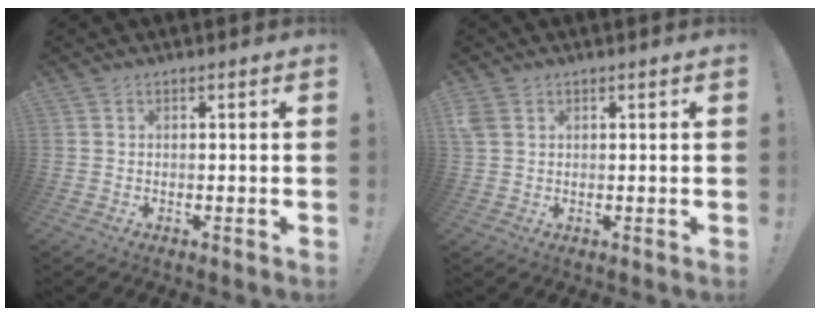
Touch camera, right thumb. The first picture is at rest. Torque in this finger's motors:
{"motor_torque": [0.53, 0.79, 0.68, 0.09, 0.00]}